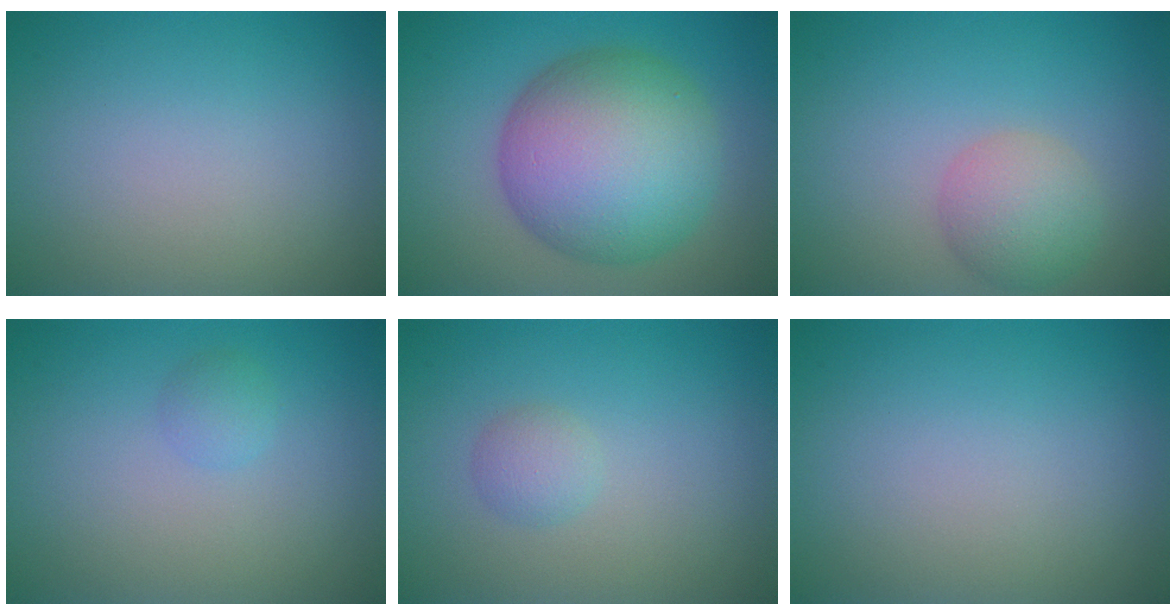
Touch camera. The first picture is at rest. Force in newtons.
{"total": 12.2, "press": 12.2, "slide": 0.3}
{"total": 3.6, "press": 3.6, "slide": 0.2}
{"total": 1.1, "press": 1.1, "slide": 0.0}
{"total": 1.4, "press": 1.4, "slide": 0.1}
{"total": 0.0}